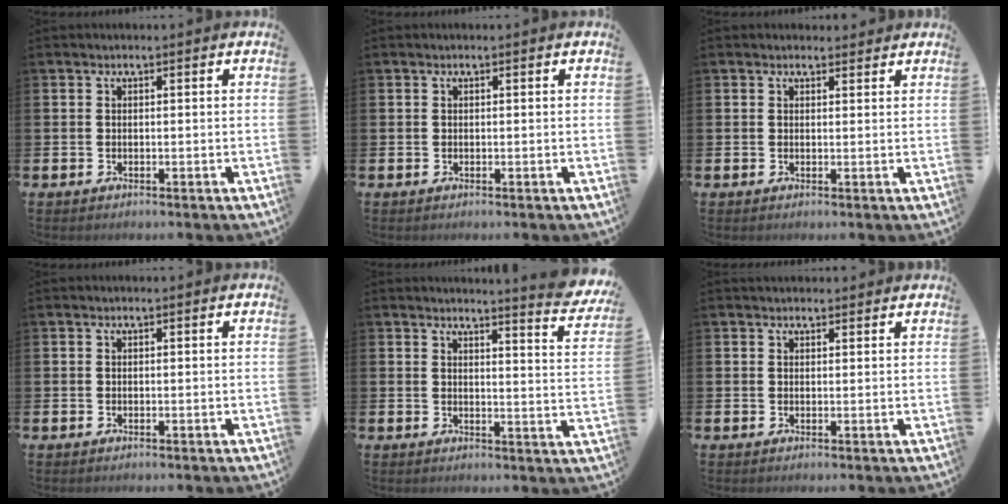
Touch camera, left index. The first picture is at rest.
{"total": 0.0}
{"total": 1.2, "force": [1.1, 0.6, 0.1], "torque": [0.018, -0.003, 0.016]}
{"total": 0.0}
{"total": 4.0, "force": [3.8, -0.4, 1.0], "torque": [-0.007, -0.045, 0.057]}
{"total": 1.4, "force": [1.3, 0.6, 0.1], "torque": [0.006, 0.001, 0.022]}